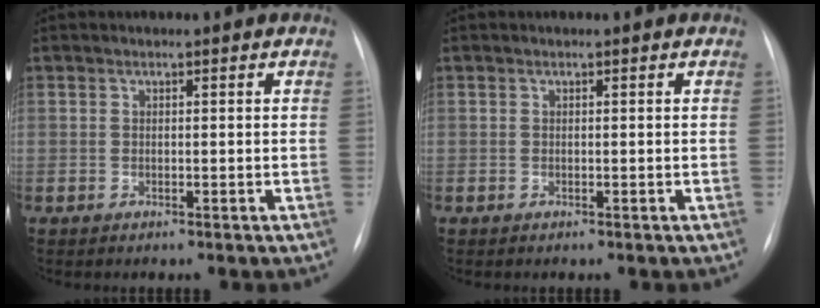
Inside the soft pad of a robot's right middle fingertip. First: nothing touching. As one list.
[{"total": 0.0}]